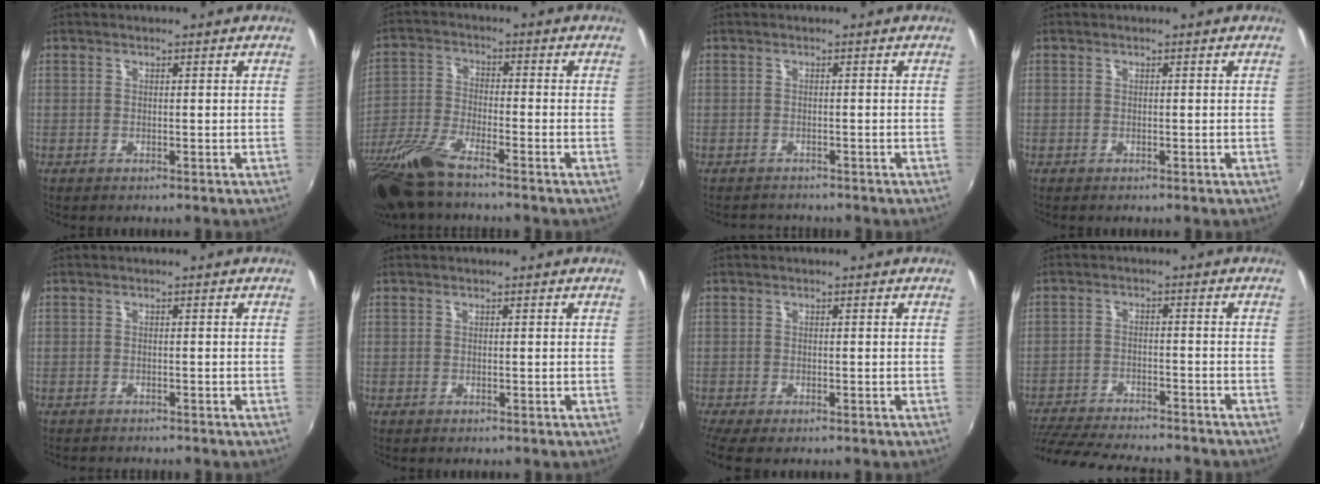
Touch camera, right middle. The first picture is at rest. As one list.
[{"total": 12.8, "force": [-9.9, 2.3, 7.8], "torque": [-0.174, -0.034, -0.198]}, {"total": 2.4, "force": [-2.3, 0.6, 0.2], "torque": [-0.010, -0.005, -0.036]}, {"total": 0.0}, {"total": 2.2, "force": [-2.1, 0.3, 0.6], "torque": [-0.019, -0.012, -0.033]}, {"total": 0.0}, {"total": 0.0}, {"total": 18.0, "force": [-15.8, 3.5, 8.0], "torque": [-0.169, -0.027, -0.242]}]